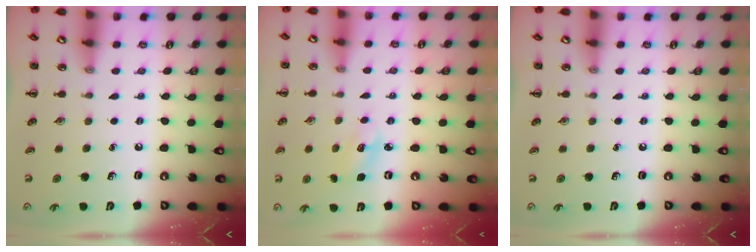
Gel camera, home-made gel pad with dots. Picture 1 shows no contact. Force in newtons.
{"total": 3.8, "press": 3.6, "slide": 1.1}
{"total": 0.0}